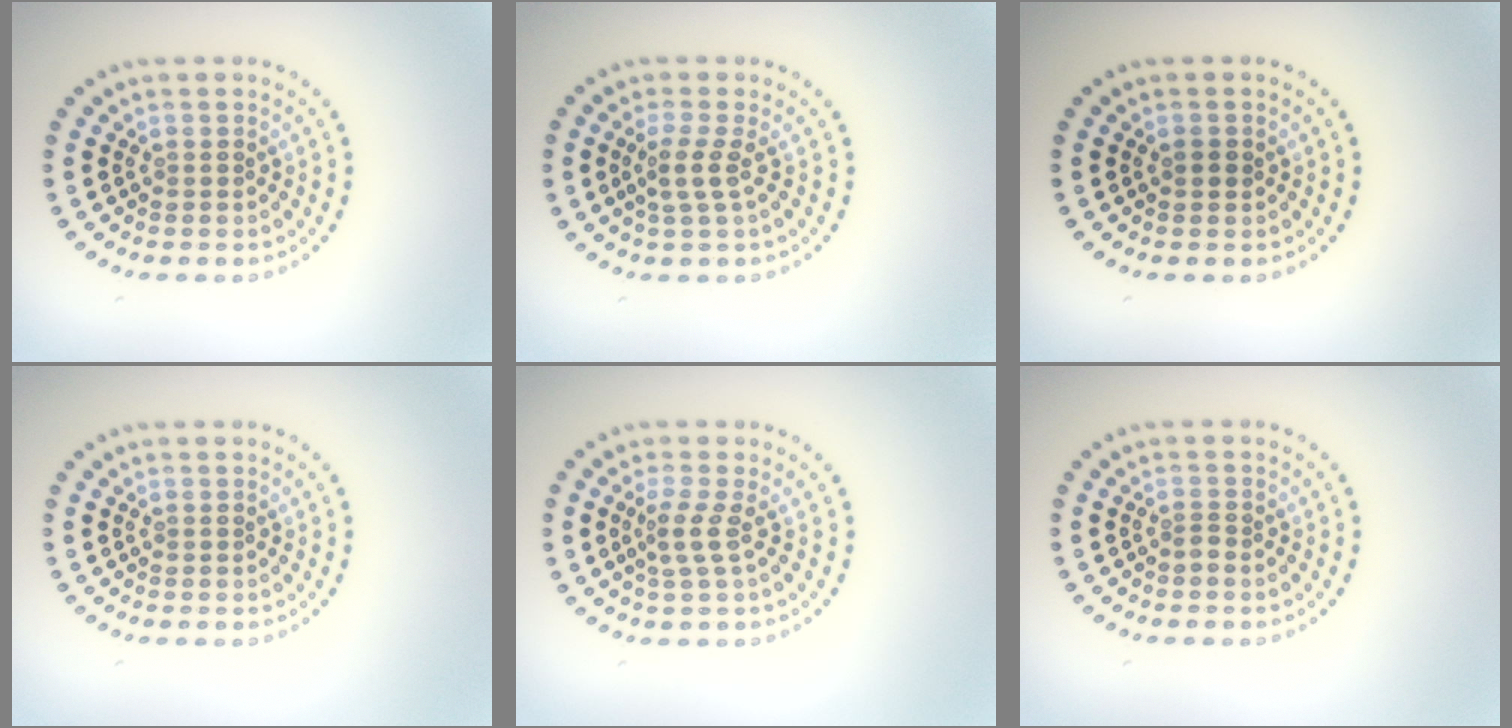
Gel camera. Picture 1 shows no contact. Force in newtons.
{"total": 1.9, "press": 1.5, "slide": 1.2}
{"total": 0.7, "press": 0.7, "slide": 0.0}
{"total": 0.0}
{"total": 2.0, "press": 1.4, "slide": 1.5}
{"total": 0.9, "press": 0.5, "slide": 0.8}